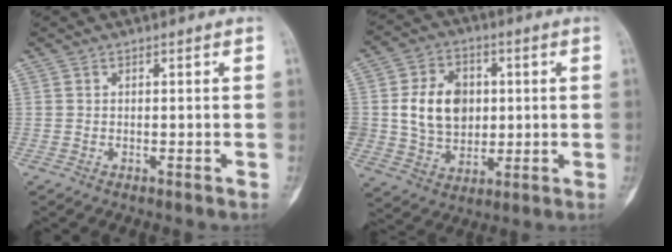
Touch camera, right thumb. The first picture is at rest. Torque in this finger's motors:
{"motor_torque": [1.33, 2.29, 0.78, -0.45, 0.12]}